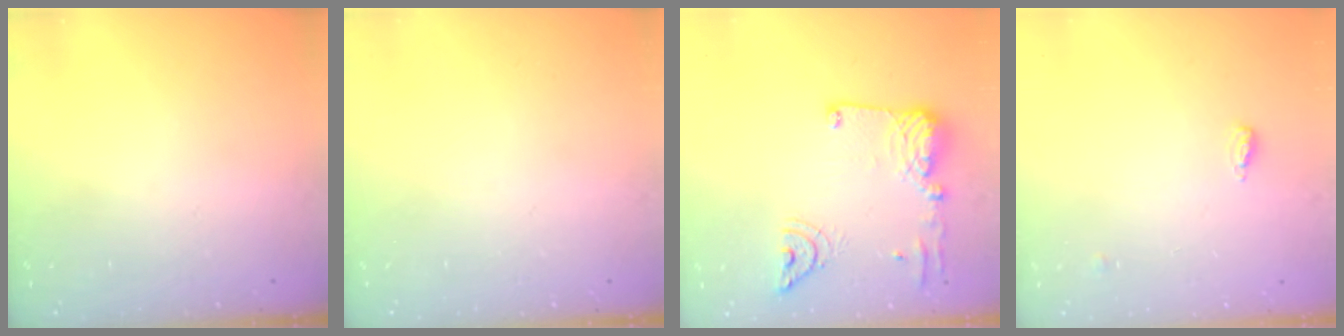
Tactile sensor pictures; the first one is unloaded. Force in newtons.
{"total": 0.0}
{"total": 15.6, "press": 15.5, "slide": 1.8}
{"total": 4.7, "press": 4.6, "slide": 1.2}